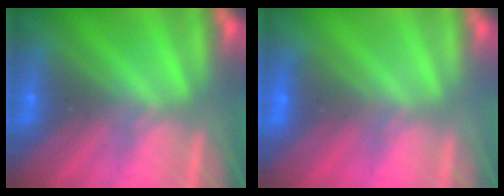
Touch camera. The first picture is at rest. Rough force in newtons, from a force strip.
{"total": 2.0}